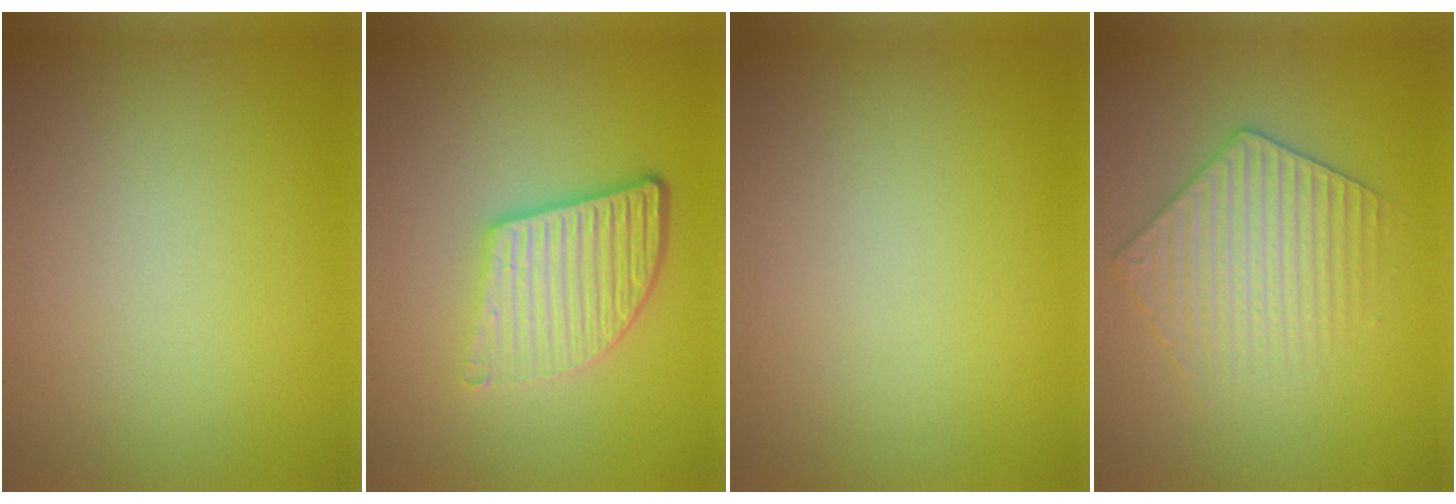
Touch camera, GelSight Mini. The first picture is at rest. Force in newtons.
{"total": 5.1, "press": 3.8, "slide": 3.5}
{"total": 0.0}
{"total": 3.5, "press": 3.4, "slide": 0.7}